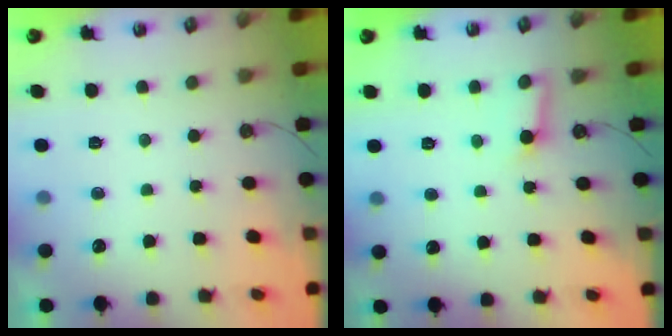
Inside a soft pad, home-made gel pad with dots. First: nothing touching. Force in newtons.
{"total": 3.3, "press": 3.3, "slide": 0.3}